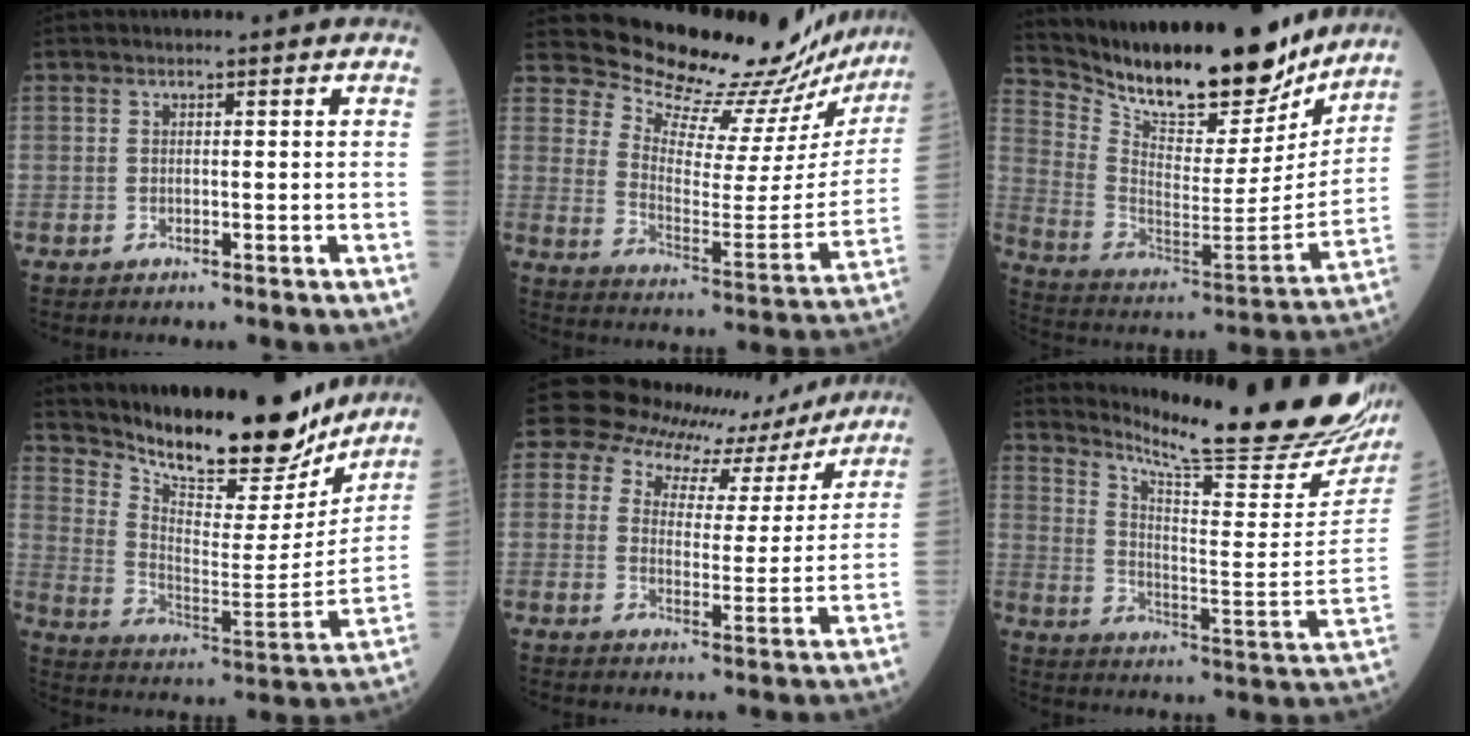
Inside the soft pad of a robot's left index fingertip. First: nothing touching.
{"total": 21.5, "force": [21.0, 2.5, 3.9], "torque": [-0.075, -0.107, 0.271]}
{"total": 24.6, "force": [21.2, 5.8, 10.9], "torque": [-0.197, -0.026, 0.331]}
{"total": 21.8, "force": [19.4, 5.0, 8.5], "torque": [-0.152, -0.033, 0.298]}
{"total": 12.0, "force": [11.0, 4.6, 1.8], "torque": [-0.027, -0.002, 0.133]}
{"total": 25.4, "force": [22.4, 0.9, 12.0], "torque": [-0.194, -0.098, 0.298]}